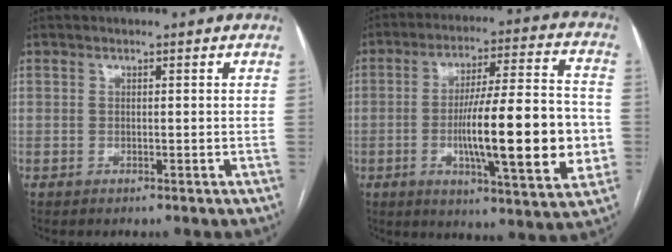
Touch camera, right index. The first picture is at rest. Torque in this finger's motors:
{"motor_torque": [1.76, -0.38, 1.05, 0.21]}